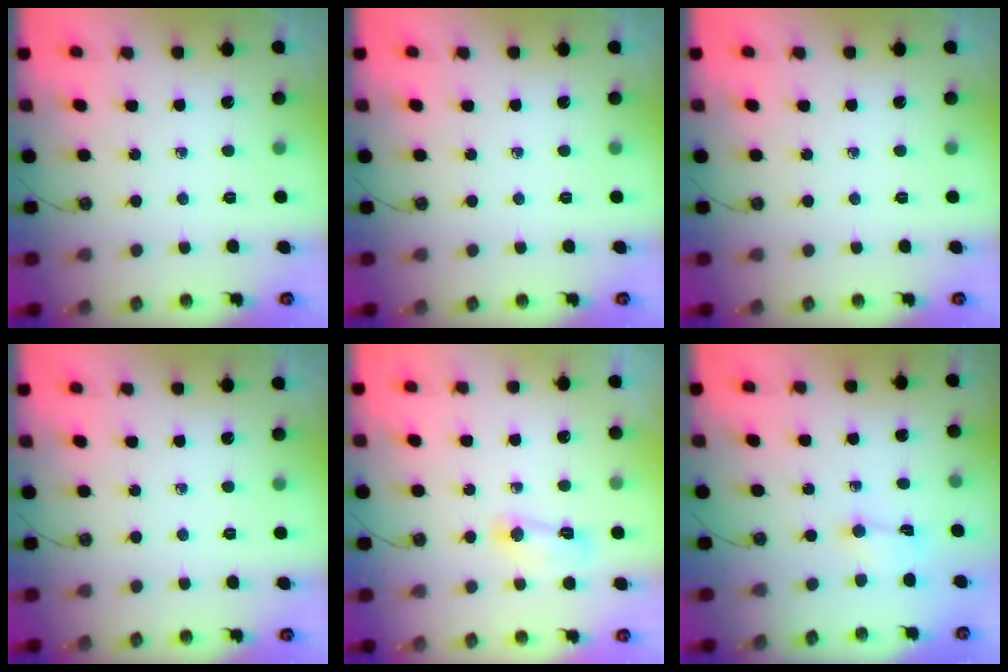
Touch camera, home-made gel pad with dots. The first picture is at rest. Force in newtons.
{"total": 0.0}
{"total": 0.0}
{"total": 0.0}
{"total": 5.5, "press": 5.4, "slide": 0.7}
{"total": 1.5, "press": 1.4, "slide": 0.6}